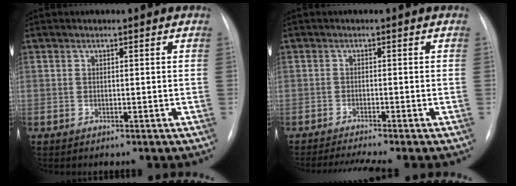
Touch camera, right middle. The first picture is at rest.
{"total": 5.1, "force": [-4.3, -1.1, 2.4], "torque": [-0.042, -0.014, -0.069]}